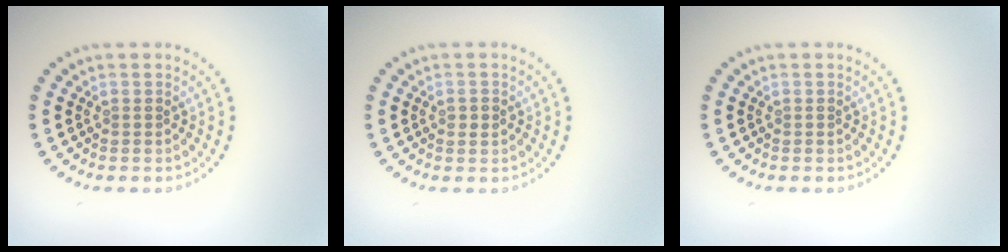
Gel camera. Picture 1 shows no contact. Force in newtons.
{"total": 1.0, "press": 1.0, "slide": 0.2}
{"total": 0.0}